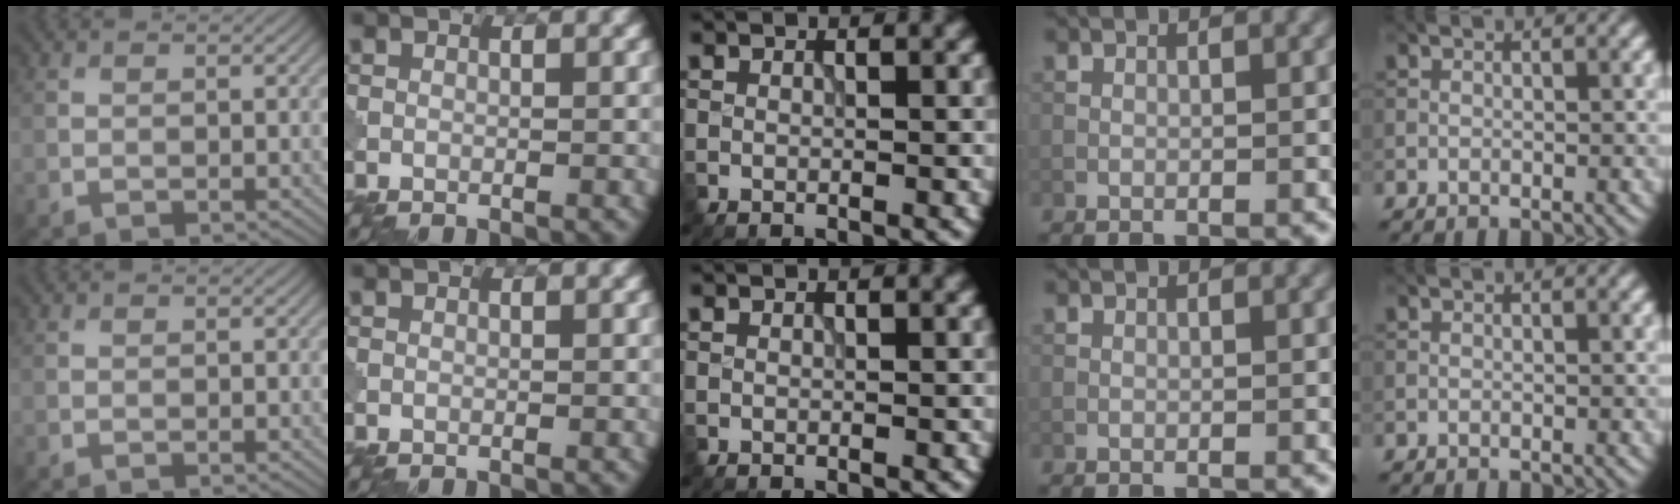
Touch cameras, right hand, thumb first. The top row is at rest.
{}